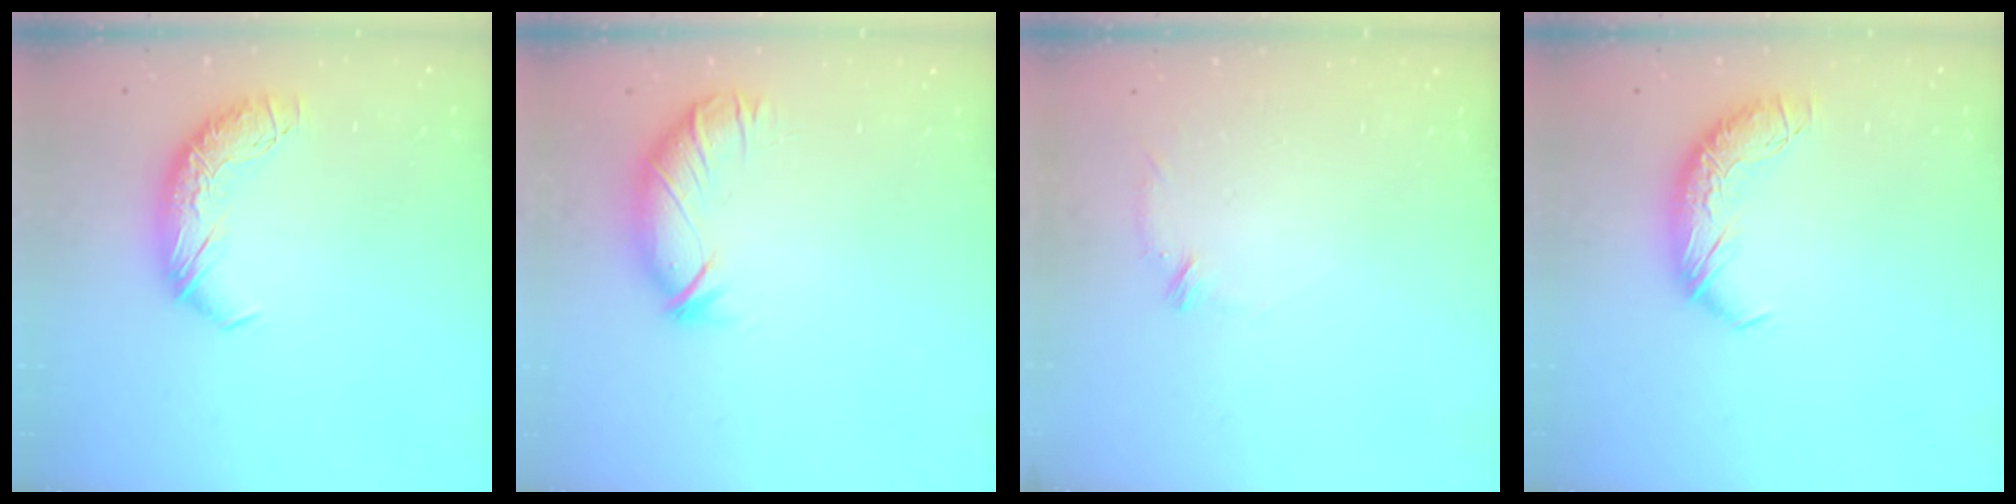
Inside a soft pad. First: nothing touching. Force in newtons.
{"total": 2.7, "press": 2.6, "slide": 0.9}
{"total": 6.8, "press": 6.7, "slide": 1.0}
{"total": 0.0}